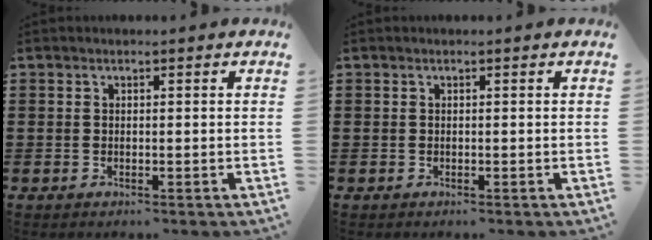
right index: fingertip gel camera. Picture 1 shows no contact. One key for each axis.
{"total": 0.0}